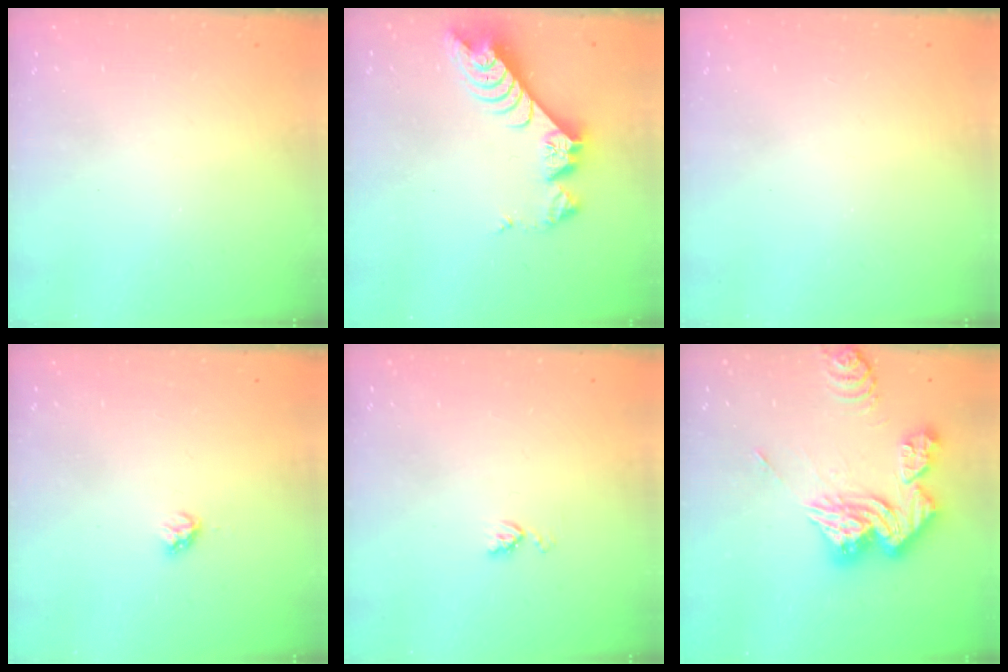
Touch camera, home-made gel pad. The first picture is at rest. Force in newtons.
{"total": 10.1, "press": 10.0, "slide": 1.0}
{"total": 1.1, "press": 1.1, "slide": 0.1}
{"total": 2.8, "press": 2.8, "slide": 0.2}
{"total": 4.0, "press": 4.0, "slide": 0.6}
{"total": 18.2, "press": 18.1, "slide": 1.9}